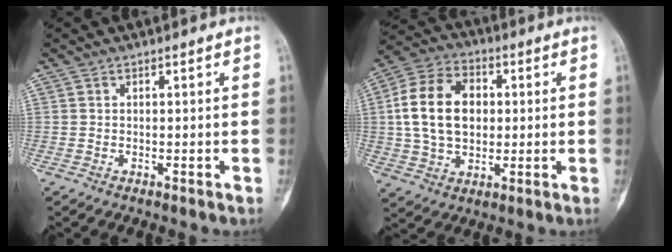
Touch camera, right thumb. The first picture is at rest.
{"total": 14.9, "force": [1.6, 10.5, 10.5], "torque": [-0.174, 0.017, 0.025]}